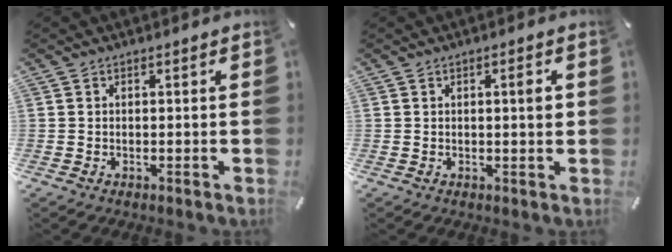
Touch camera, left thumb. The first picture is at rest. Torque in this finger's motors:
{"motor_torque": [0.32, 1.02, 0.23, -0.32, 0.06]}